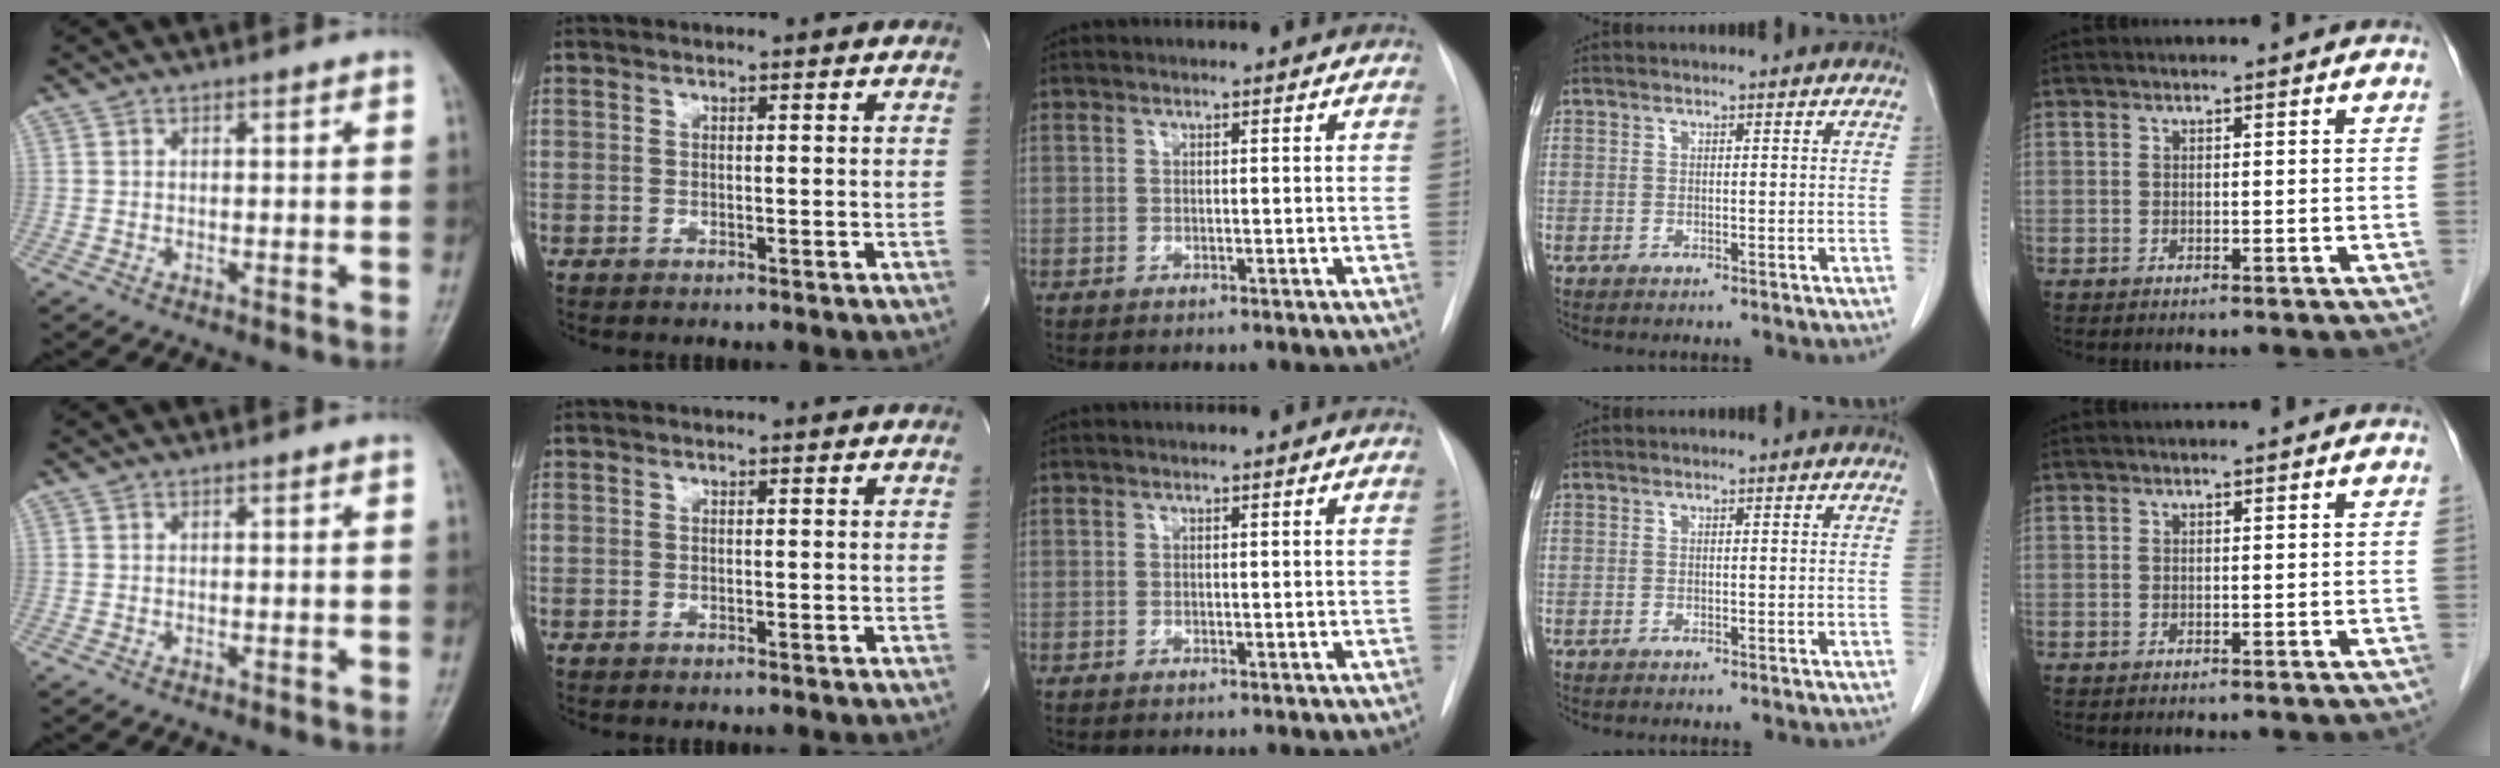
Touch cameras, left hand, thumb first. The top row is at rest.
{}